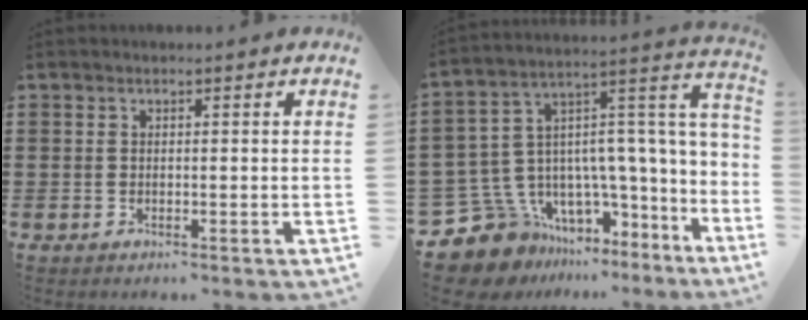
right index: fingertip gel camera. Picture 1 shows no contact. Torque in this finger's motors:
{"motor_torque": [0.72, -0.28, 0.32, 0.09]}